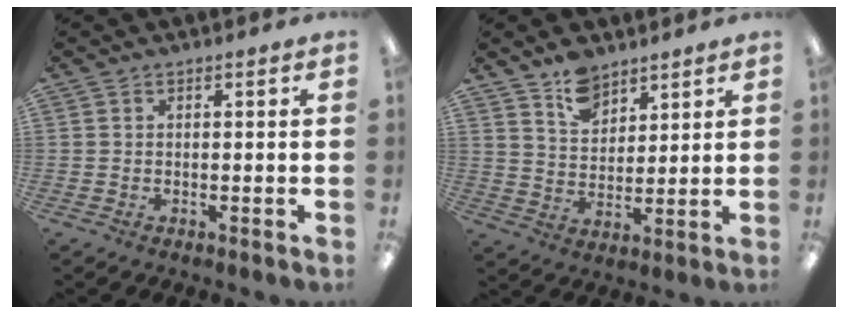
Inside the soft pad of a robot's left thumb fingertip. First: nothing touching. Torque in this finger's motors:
{"motor_torque": [0.14, 0.12, -0.10, -0.06, 0.05]}